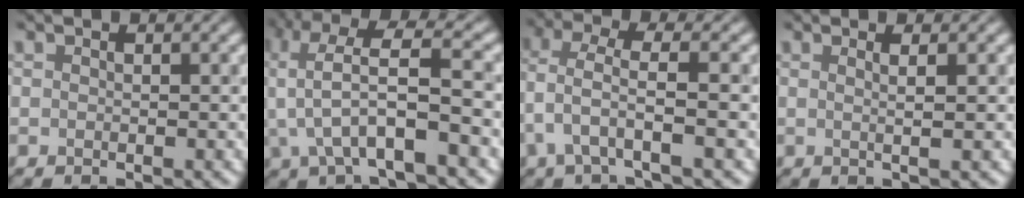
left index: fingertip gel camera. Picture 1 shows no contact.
{"total": 8.0, "force": [-1.0, 2.5, 7.6], "torque": [-0.141, 0.027, -0.021]}
{"total": 3.3, "force": [0.0, 0.9, 3.2], "torque": [-0.075, 0.008, -0.002]}
{"total": 2.4, "force": [0.6, 0.9, 2.1], "torque": [-0.015, 0.006, -0.012]}